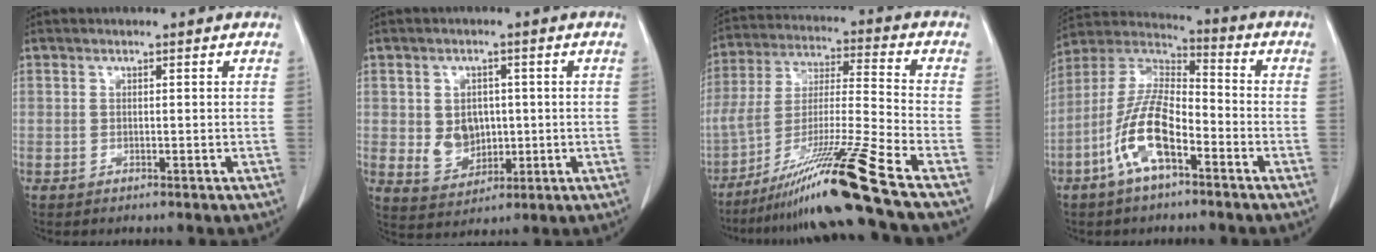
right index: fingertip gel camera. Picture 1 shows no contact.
{"total": 5.9, "force": [0.2, 4.8, 3.4], "torque": [-0.059, 0.006, 0.019]}
{"total": 17.9, "force": [-12.9, -3.2, 12.0], "torque": [-0.245, -0.031, -0.231]}
{"total": 14.3, "force": [-6.5, 3.8, 12.1], "torque": [-0.248, 0.001, -0.123]}